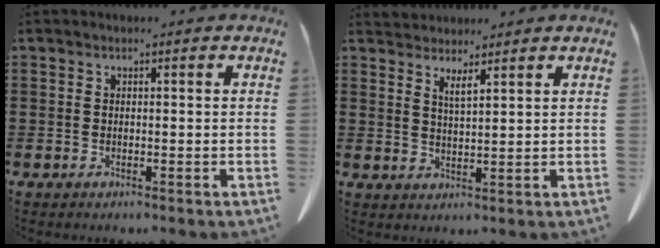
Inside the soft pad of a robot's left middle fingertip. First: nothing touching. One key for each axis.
{"total": 2.5, "fx": 2.3, "fy": 0.1, "fz": 1.1, "tx": -0.026, "ty": -0.002, "tz": 0.040}